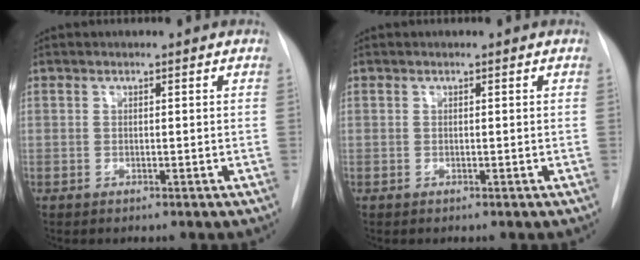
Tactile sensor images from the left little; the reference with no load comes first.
{"total": 0.0}